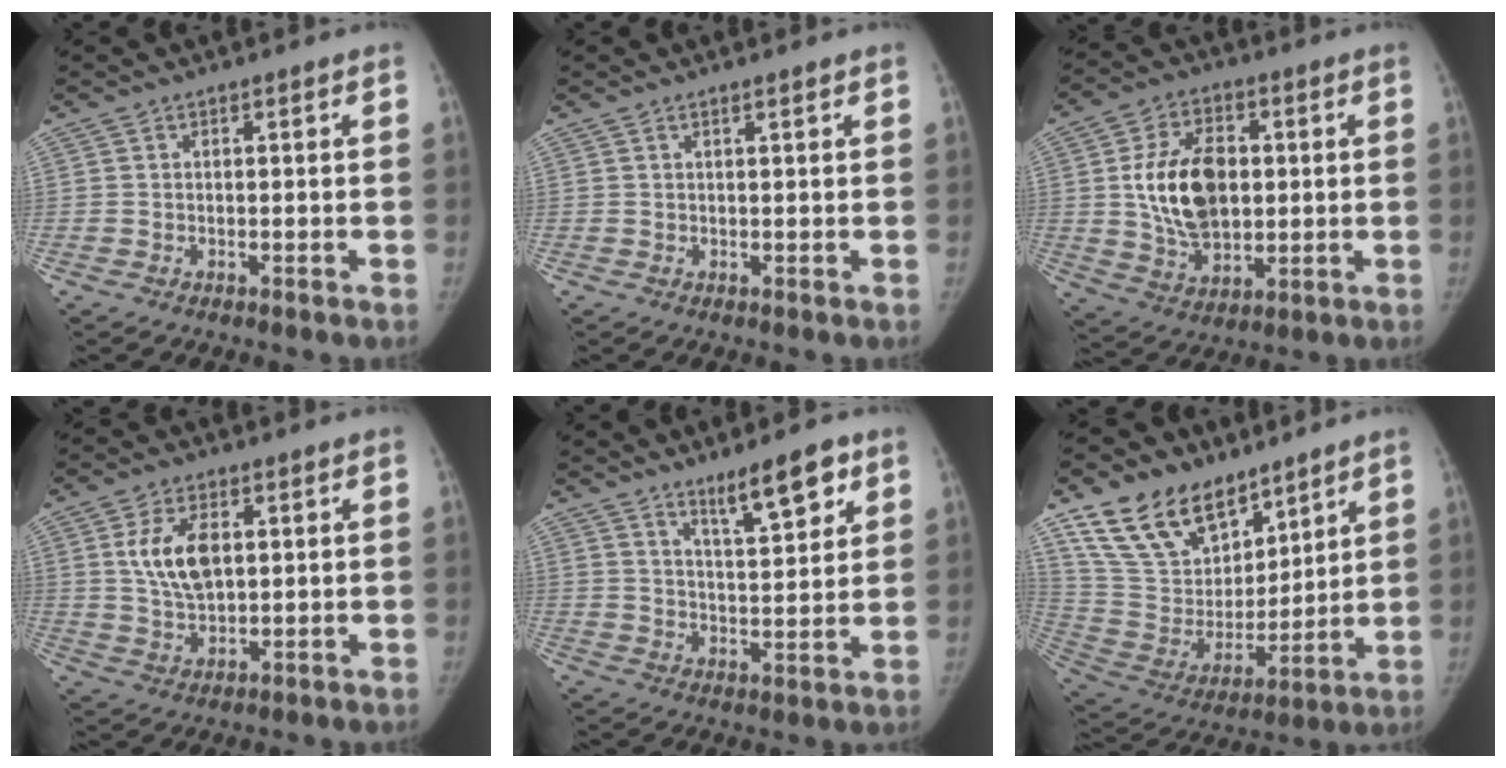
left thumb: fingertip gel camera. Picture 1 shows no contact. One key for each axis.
{"total": 0.8, "fx": 0.7, "fy": -0.1, "fz": 0.5, "tx": -0.009, "ty": -0.005, "tz": 0.016}
{"total": 15.3, "fx": 1.6, "fy": 10.0, "fz": 11.5, "tx": -0.166, "ty": -0.008, "tz": 0.035}
{"total": 8.9, "fx": 2.3, "fy": 4.8, "fz": 7.2, "tx": -0.122, "ty": -0.012, "tz": 0.050}
{"total": 9.4, "fx": 6.3, "fy": 2.2, "fz": 6.7, "tx": -0.089, "ty": -0.043, "tz": 0.107}
{"total": 19.5, "fx": 13.4, "fy": 11.0, "fz": 9.0, "tx": -0.121, "ty": -0.058, "tz": 0.260}